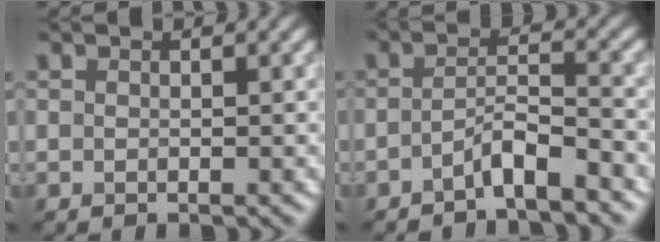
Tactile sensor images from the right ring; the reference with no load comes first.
{"total": 3.0, "force": [-2.1, 0.3, 2.1], "torque": [-0.037, 0.011, -0.045]}